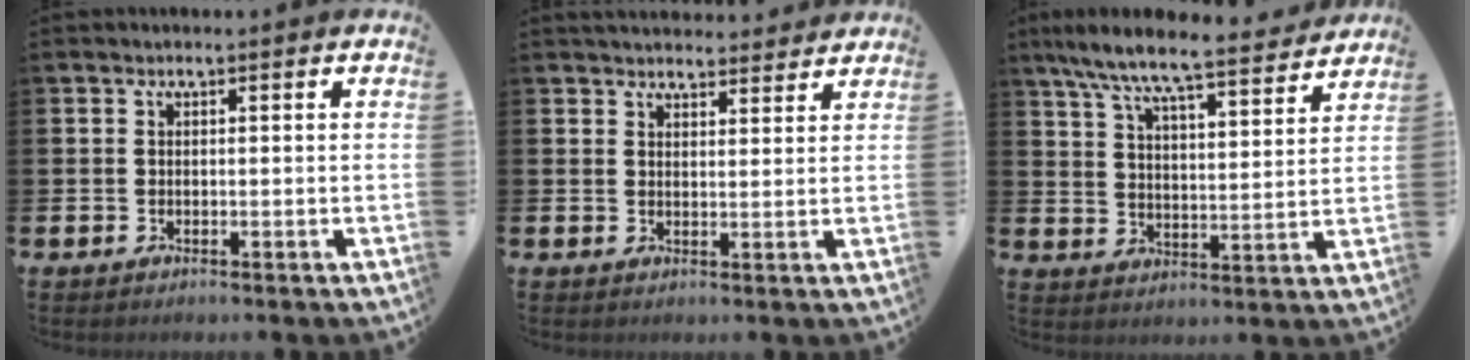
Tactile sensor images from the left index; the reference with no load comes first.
{"total": 3.5, "force": [3.4, 0.6, 0.1], "torque": [0.005, -0.021, 0.060]}
{"total": 8.2, "force": [7.6, 0.6, 3.1], "torque": [-0.087, -0.054, 0.130]}